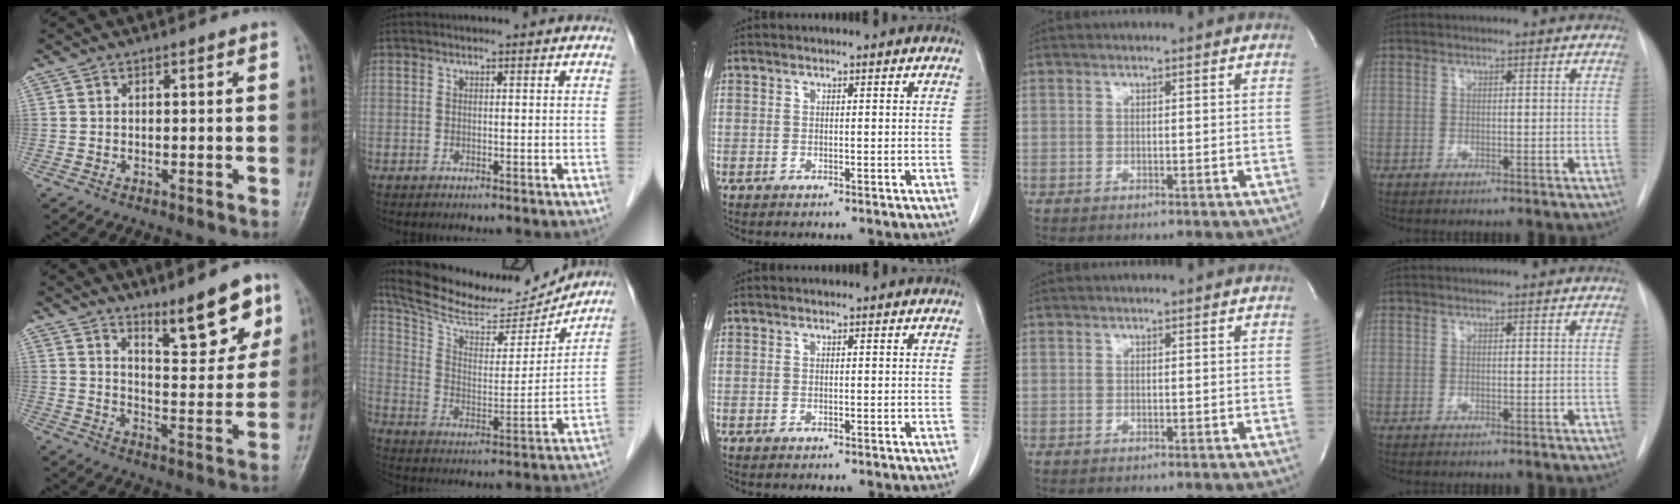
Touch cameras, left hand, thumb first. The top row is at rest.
{"thumb": {"total": 11.4, "force": [7.8, 3.2, 7.7], "torque": [-0.083, -0.059, 0.122]}, "index": {"total": 17.1, "force": [16.3, 2.8, 4.2], "torque": [-0.079, -0.011, 0.260]}}